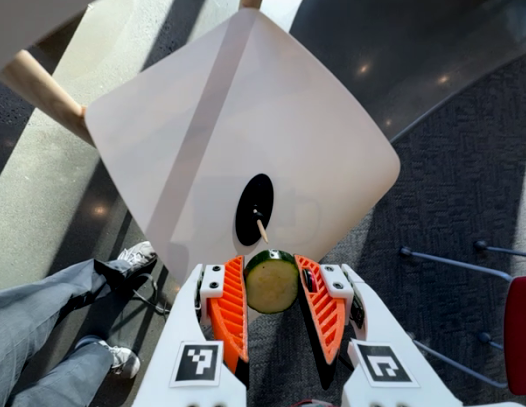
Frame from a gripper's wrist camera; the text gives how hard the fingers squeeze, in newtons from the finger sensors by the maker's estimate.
{"total": 10.6, "left": 10.5, "right": 10.8}